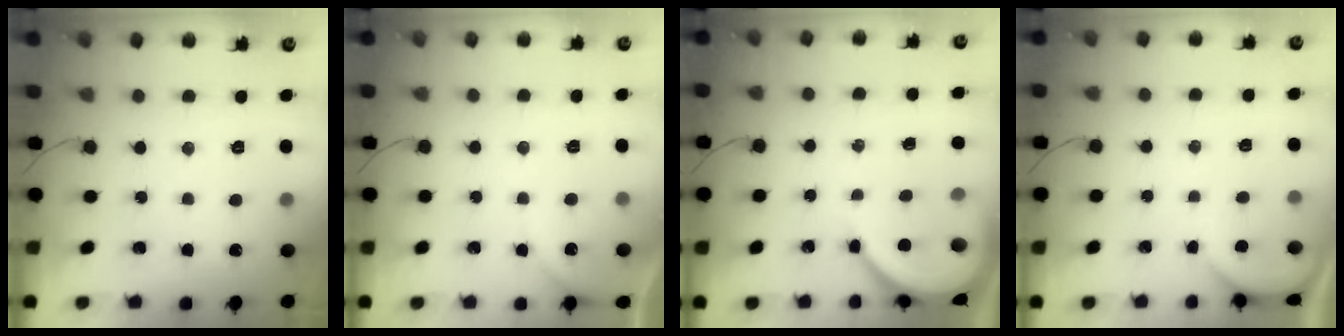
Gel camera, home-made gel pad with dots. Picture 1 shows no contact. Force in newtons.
{"total": 4.5, "press": 4.5, "slide": 0.7}
{"total": 9.8, "press": 9.8, "slide": 0.7}
{"total": 1.6, "press": 1.6, "slide": 0.2}